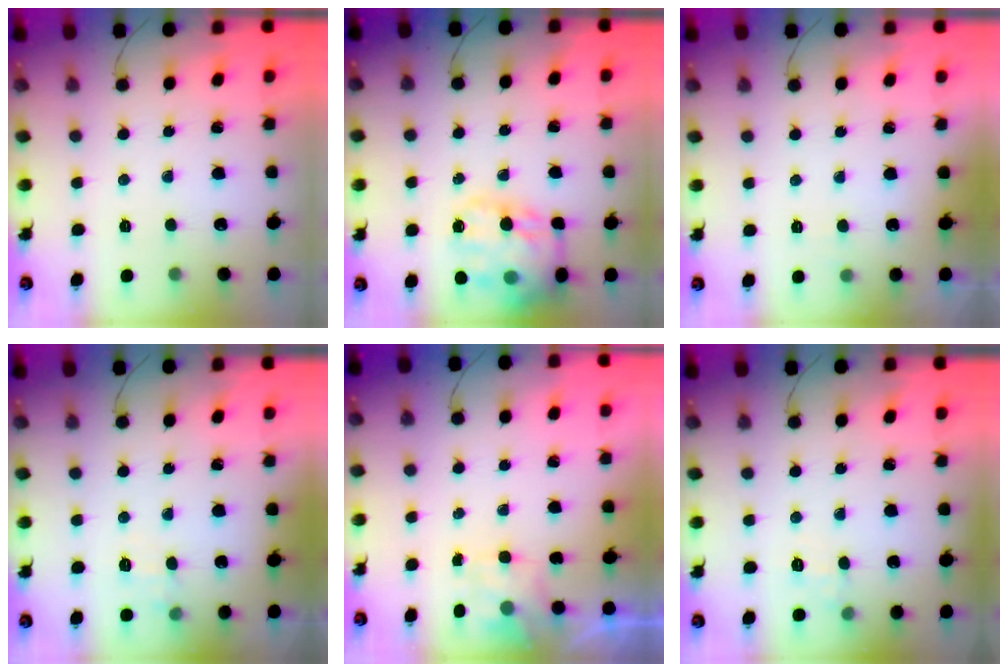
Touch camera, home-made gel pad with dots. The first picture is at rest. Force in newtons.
{"total": 17.6, "press": 17.4, "slide": 2.5}
{"total": 1.8, "press": 1.3, "slide": 1.1}
{"total": 7.8, "press": 7.6, "slide": 1.7}
{"total": 2.0, "press": 1.6, "slide": 1.2}
{"total": 6.1, "press": 5.9, "slide": 1.5}